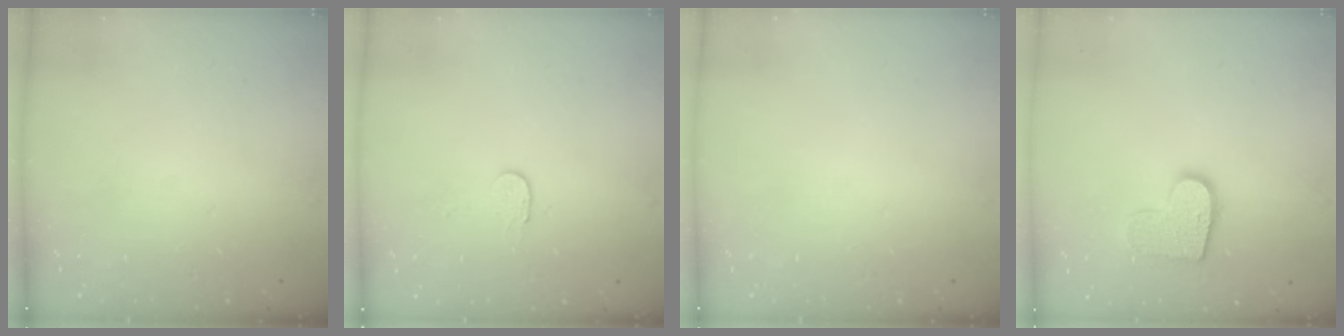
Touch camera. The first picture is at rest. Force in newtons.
{"total": 2.7, "press": 2.7, "slide": 0.2}
{"total": 0.0}
{"total": 11.6, "press": 11.5, "slide": 0.5}